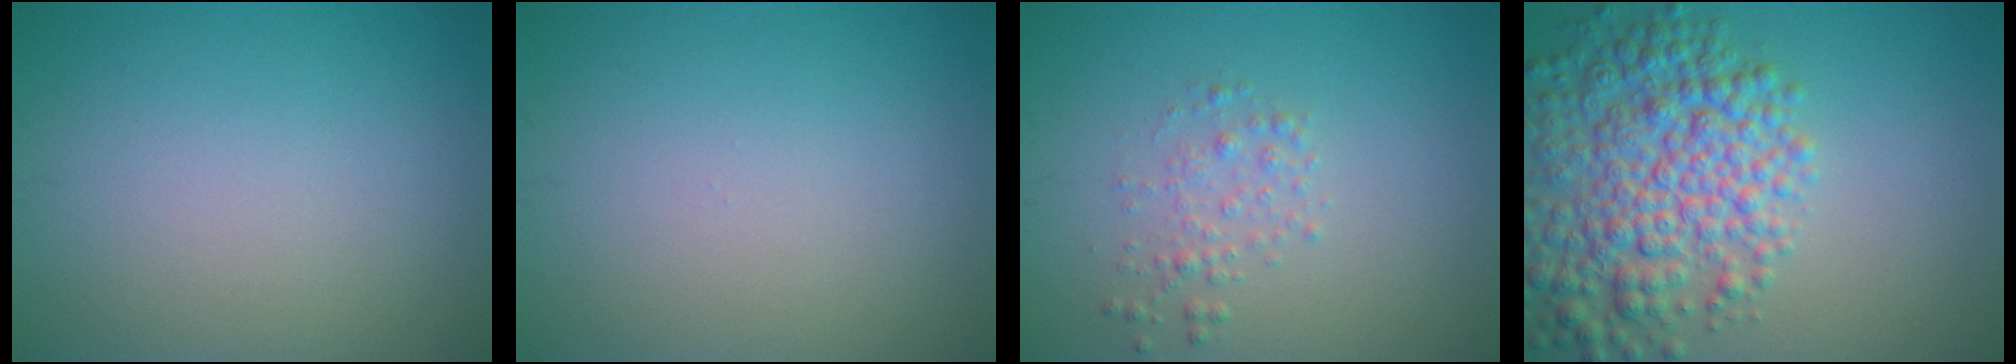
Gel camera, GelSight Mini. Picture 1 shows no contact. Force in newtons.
{"total": 0.0}
{"total": 1.6, "press": 1.6, "slide": 0.0}
{"total": 8.1, "press": 8.1, "slide": 0.3}